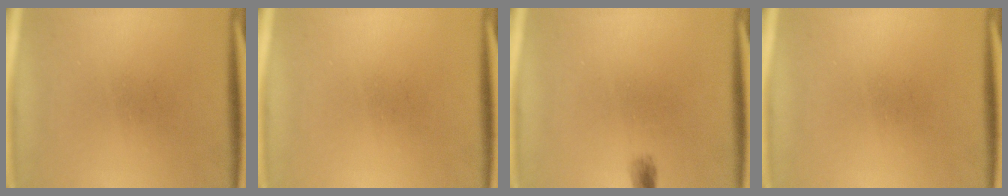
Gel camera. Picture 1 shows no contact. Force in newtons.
{"total": 0.0}
{"total": 1.4}
{"total": 0.0}